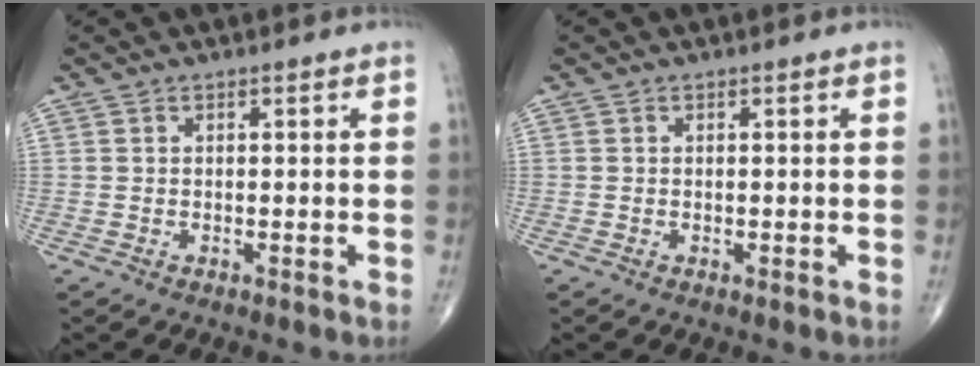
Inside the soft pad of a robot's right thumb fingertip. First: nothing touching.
{"total": 0.0}